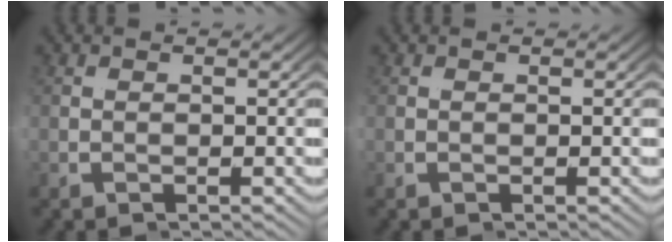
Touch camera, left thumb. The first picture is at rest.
{"total": 0.0}